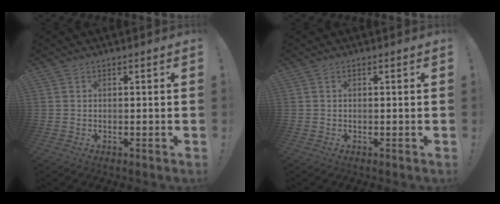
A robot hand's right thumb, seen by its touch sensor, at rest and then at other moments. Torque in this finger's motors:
{"motor_torque": [-0.24, -0.05, -0.16, 0.06, 0.00]}